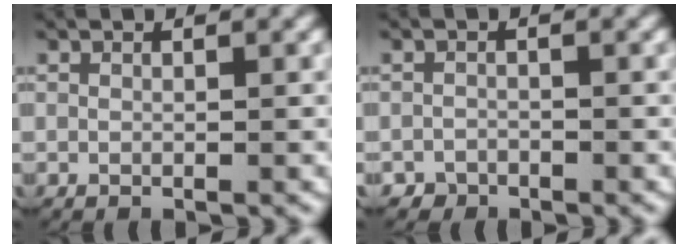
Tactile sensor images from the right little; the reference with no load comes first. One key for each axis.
{"total": 2.1, "fx": -1.4, "fy": 1.5, "fz": -0.4, "tx": -0.002, "ty": -0.011, "tz": -0.025}